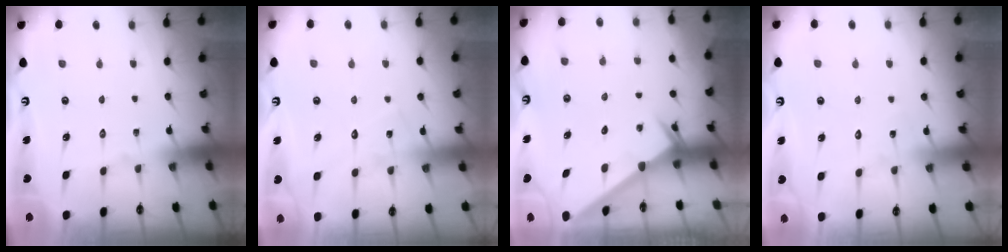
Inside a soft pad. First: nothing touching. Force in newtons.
{"total": 7.2, "press": 7.1, "slide": 0.4}
{"total": 2.6, "press": 2.6, "slide": 0.0}
{"total": 5.2, "press": 5.2, "slide": 0.4}